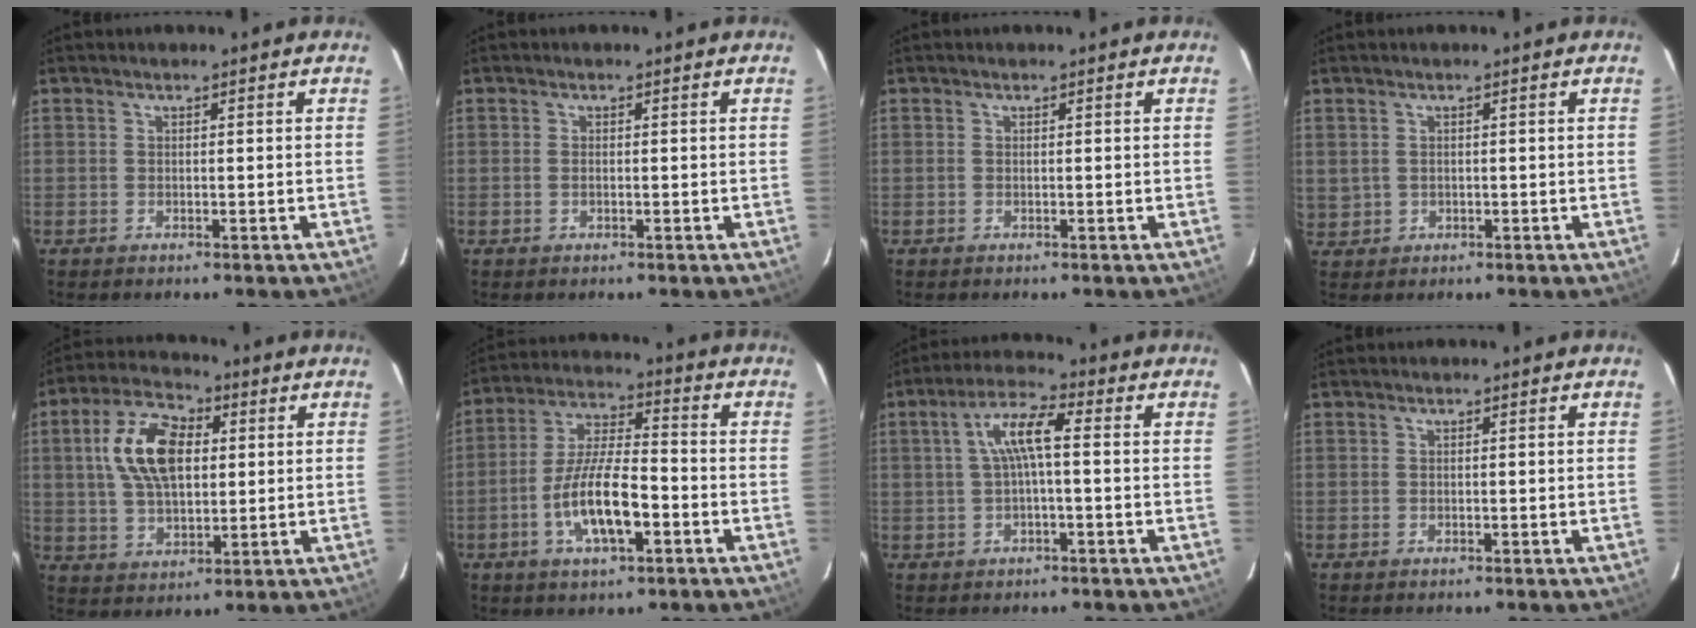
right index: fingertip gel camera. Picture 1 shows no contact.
{"total": 0.6, "force": [-0.1, 0.3, 0.5], "torque": [-0.009, 0.002, -0.002]}
{"total": 0.0}
{"total": 2.5, "force": [0.4, 2.3, 0.8], "torque": [-0.014, 0.007, 0.015]}
{"total": 13.7, "force": [2.9, 7.7, 10.9], "torque": [-0.210, 0.023, 0.054]}
{"total": 12.0, "force": [-4.4, 3.6, 10.6], "torque": [-0.215, -0.002, -0.079]}
{"total": 6.7, "force": [0.3, 1.4, 6.5], "torque": [-0.131, 0.016, 0.008]}
{"total": 0.0}